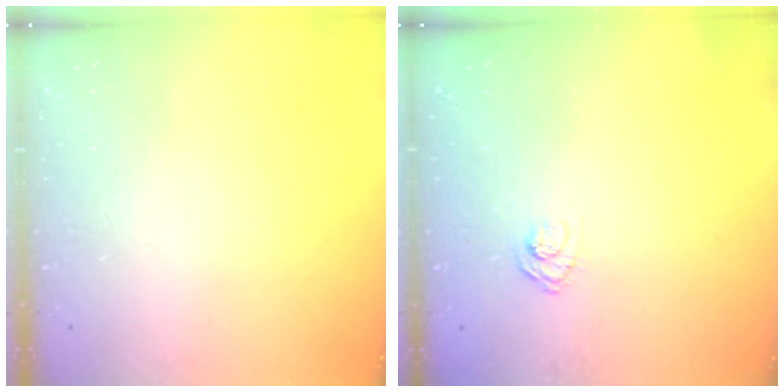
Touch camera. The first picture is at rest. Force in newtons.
{"total": 3.4, "press": 3.0, "slide": 1.5}